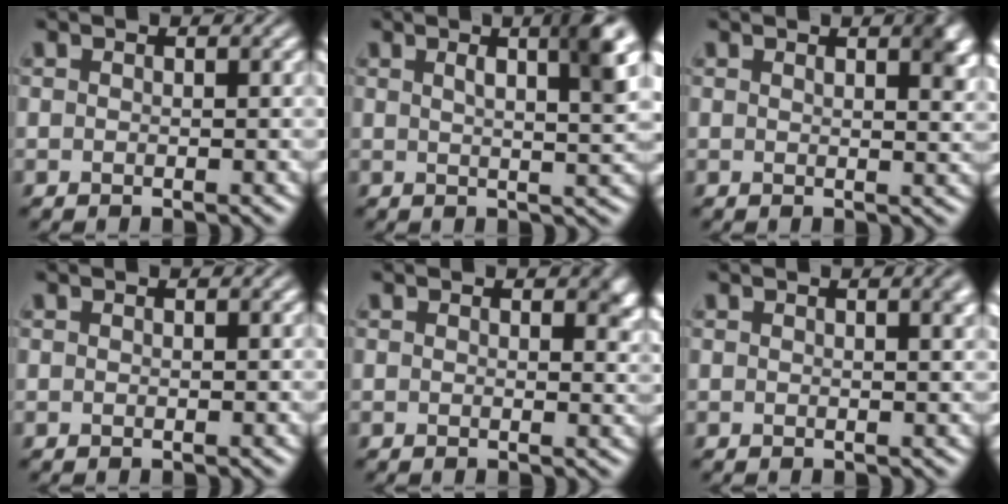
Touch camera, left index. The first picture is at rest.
{"total": 5.6, "force": [2.2, 1.4, 5.0], "torque": [-0.052, 0.009, 0.028]}
{"total": 2.9, "force": [1.6, 1.0, 2.2], "torque": [-0.019, 0.001, 0.023]}
{"total": 0.0}
{"total": 1.6, "force": [0.8, 0.8, 1.1], "torque": [-0.008, -0.006, 0.012]}
{"total": 1.9, "force": [0.9, 0.7, 1.6], "torque": [-0.009, 0.007, 0.010]}